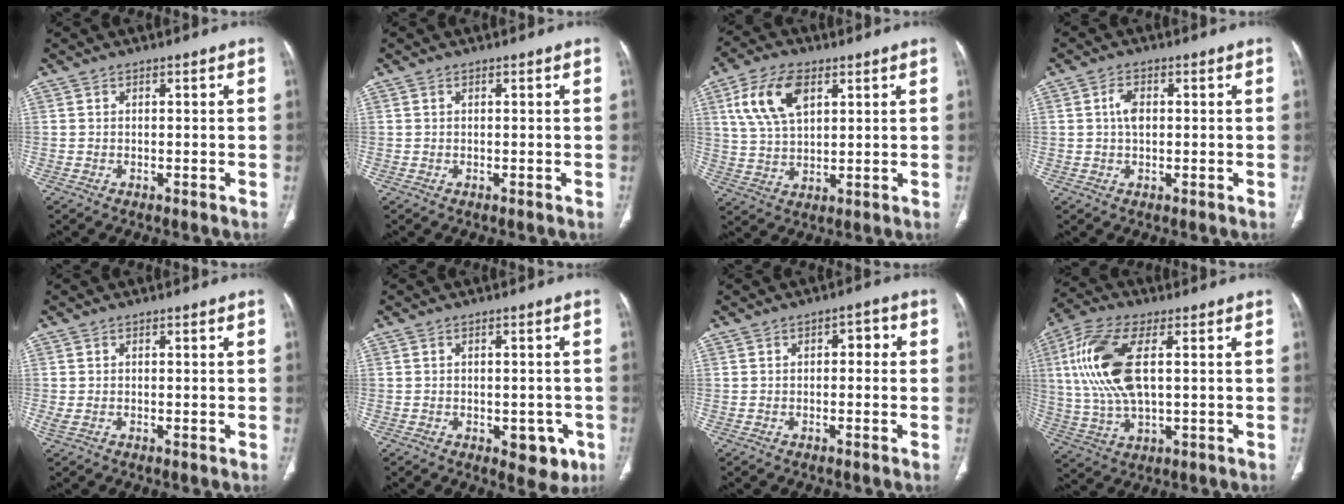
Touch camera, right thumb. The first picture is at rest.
{"total": 0.0}
{"total": 11.5, "force": [4.7, 6.2, 8.5], "torque": [-0.159, -0.005, 0.093]}
{"total": 3.3, "force": [0.5, 1.9, 2.6], "torque": [-0.051, 0.003, 0.007]}
{"total": 1.3, "force": [-0.2, 0.6, 1.1], "torque": [-0.035, -0.001, -0.001]}
{"total": 6.0, "force": [-2.3, 3.5, 4.3], "torque": [-0.023, 0.004, -0.020]}
{"total": 3.0, "force": [0.3, 1.8, 2.4], "torque": [-0.018, 0.011, -0.005]}
{"total": 15.6, "force": [3.0, 7.1, 13.6], "torque": [-0.300, 0.003, 0.060]}